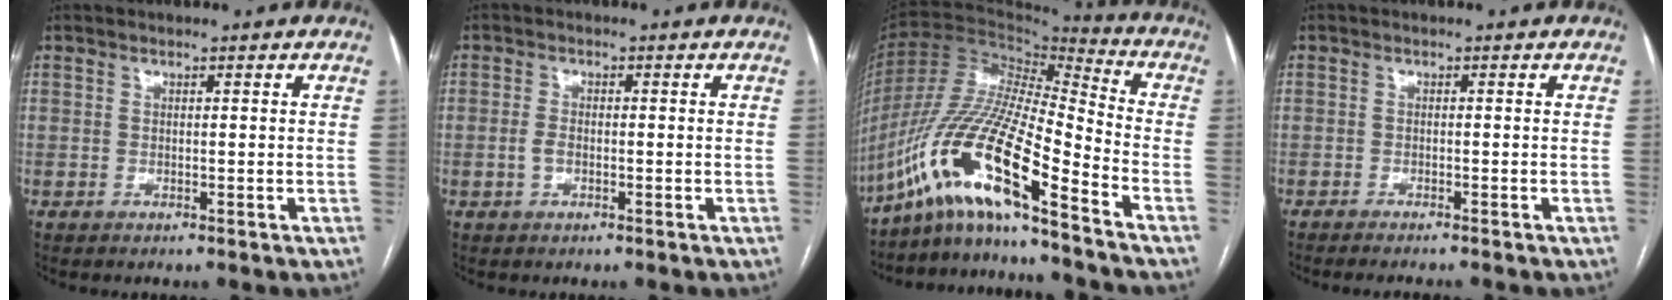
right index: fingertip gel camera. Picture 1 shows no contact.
{"total": 1.7, "force": [-0.4, 1.0, 1.4], "torque": [-0.029, 0.003, -0.007]}
{"total": 16.8, "force": [-11.3, 0.7, 12.4], "torque": [-0.240, -0.007, -0.211]}
{"total": 4.7, "force": [-4.2, 0.3, 2.1], "torque": [-0.021, -0.007, -0.058]}